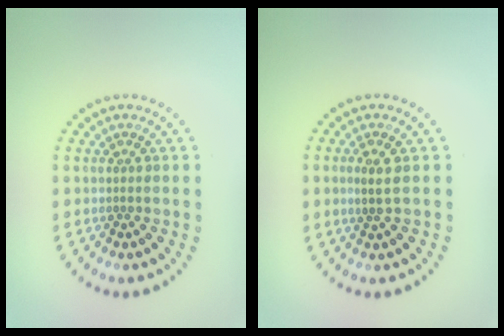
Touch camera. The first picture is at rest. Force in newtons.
{"total": 1.7, "press": 1.6, "slide": 0.8}